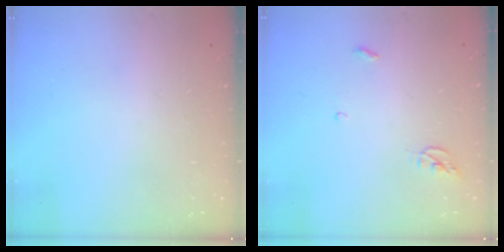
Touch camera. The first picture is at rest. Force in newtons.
{"total": 3.9, "press": 3.8, "slide": 0.3}